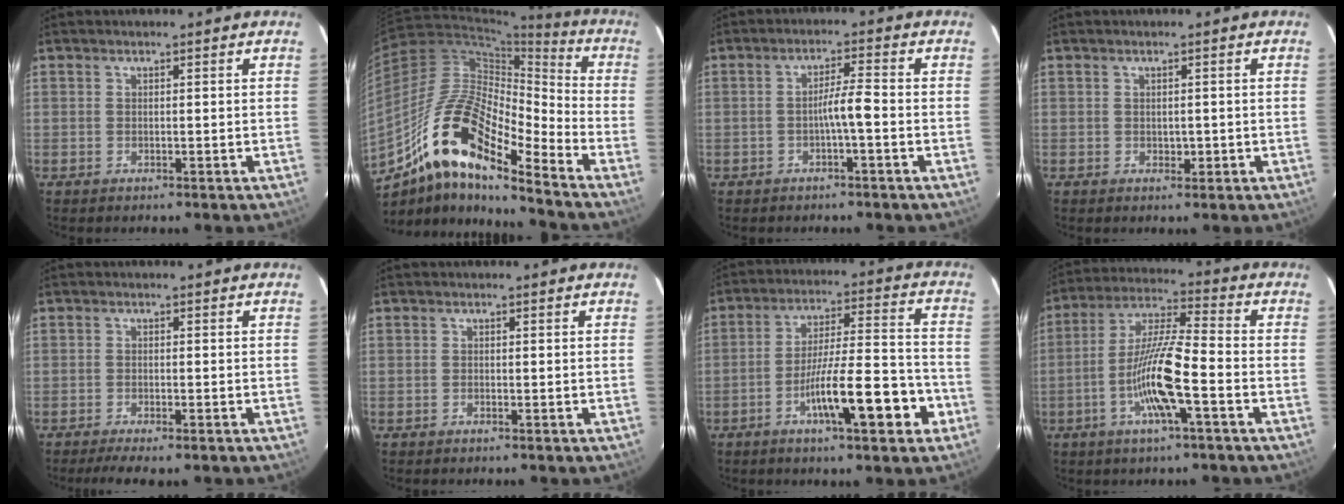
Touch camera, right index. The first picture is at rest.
{"total": 15.9, "force": [-9.7, 4.7, 11.7], "torque": [-0.221, 0.040, -0.165]}
{"total": 3.6, "force": [-1.1, -0.1, 3.5], "torque": [-0.054, 0.008, -0.018]}
{"total": 1.1, "force": [-0.1, 0.8, 0.7], "torque": [-0.009, 0.001, 0.002]}
{"total": 5.8, "force": [-4.6, 1.1, 3.3], "torque": [-0.044, -0.009, -0.069]}
{"total": 0.0}
{"total": 13.7, "force": [-5.9, 1.9, 12.2], "torque": [-0.202, 0.013, -0.091]}
{"total": 11.9, "force": [-4.0, 0.8, 11.2], "torque": [-0.221, 0.004, -0.076]}